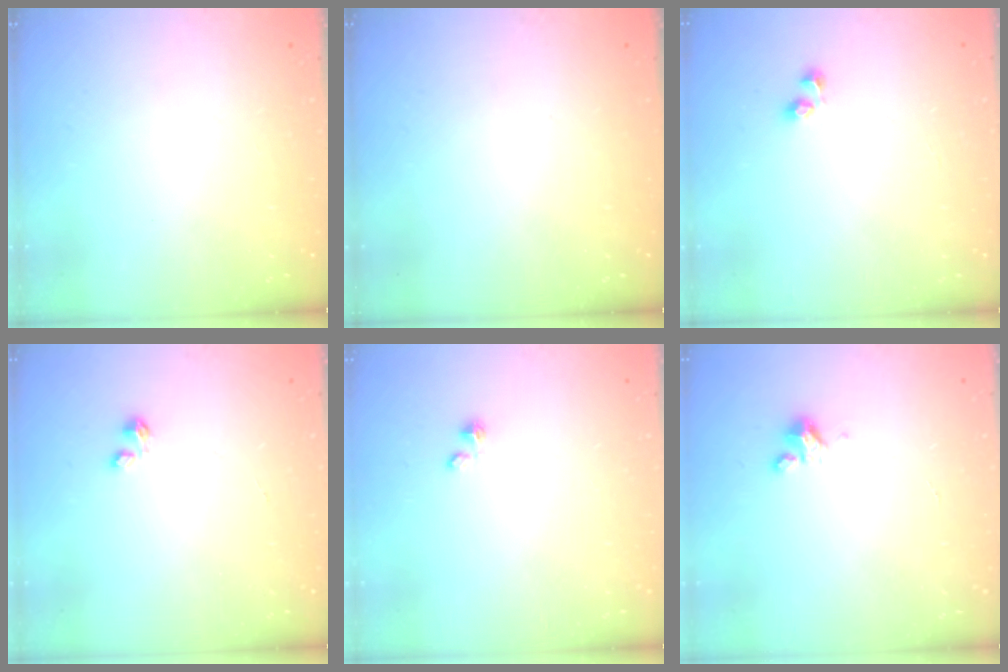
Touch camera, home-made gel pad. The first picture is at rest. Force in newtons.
{"total": 0.0}
{"total": 2.6, "press": 2.3, "slide": 1.2}
{"total": 0.0}
{"total": 1.5, "press": 1.5, "slide": 0.0}
{"total": 3.4, "press": 3.4, "slide": 0.3}